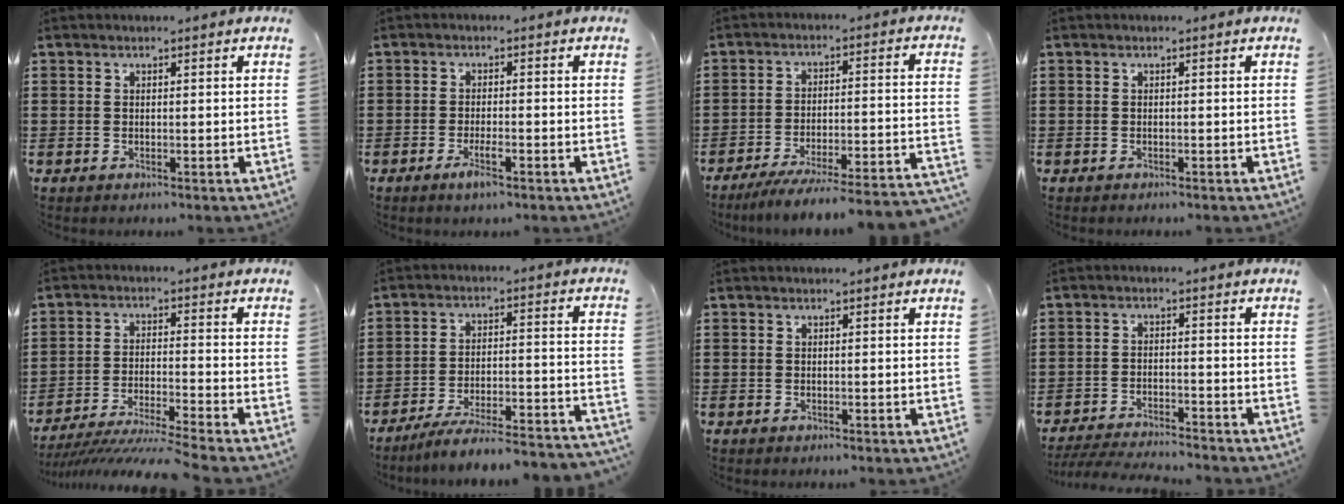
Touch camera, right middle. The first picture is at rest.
{"total": 3.1, "force": [-1.8, 0.6, 2.5], "torque": [-0.047, -0.001, -0.034]}
{"total": 5.8, "force": [-5.2, -0.5, 2.6], "torque": [-0.033, -0.010, -0.098]}
{"total": 0.0}
{"total": 5.6, "force": [-5.1, -0.7, 2.2], "torque": [-0.045, -0.022, -0.102]}
{"total": 5.3, "force": [-4.8, -0.5, 2.3], "torque": [-0.039, -0.013, -0.094]}
{"total": 0.0}
{"total": 3.5, "force": [-3.4, -0.1, 0.8], "torque": [-0.021, -0.002, -0.072]}